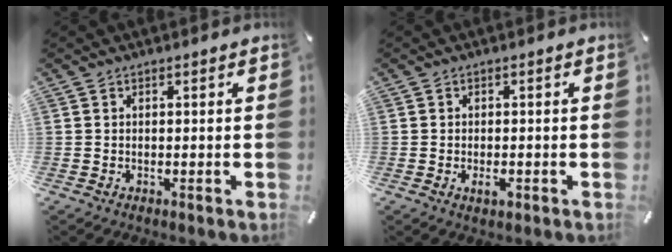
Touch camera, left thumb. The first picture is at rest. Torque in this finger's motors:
{"motor_torque": [-0.01, 0.02, 0.06, -0.05, 0.01]}